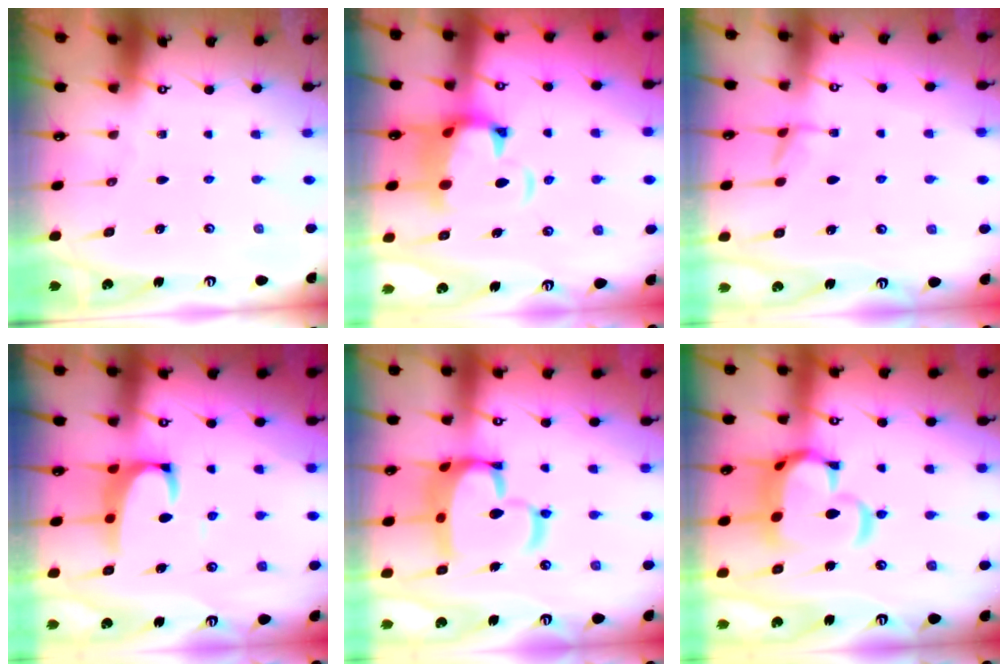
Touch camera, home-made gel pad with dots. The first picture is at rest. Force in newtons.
{"total": 5.4, "press": 5.1, "slide": 1.7}
{"total": 2.6, "press": 2.6, "slide": 0.5}
{"total": 3.0, "press": 2.8, "slide": 1.0}
{"total": 14.4, "press": 14.3, "slide": 1.5}
{"total": 12.4, "press": 12.3, "slide": 1.7}